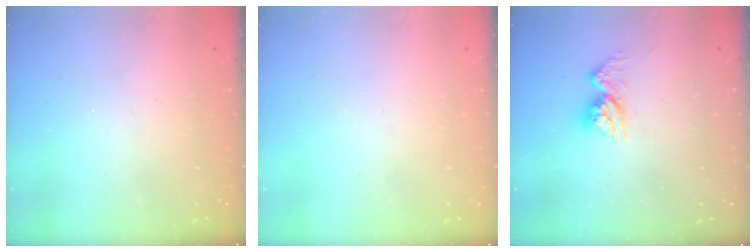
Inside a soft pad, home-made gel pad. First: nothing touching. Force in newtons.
{"total": 0.0}
{"total": 10.0, "press": 9.9, "slide": 0.8}